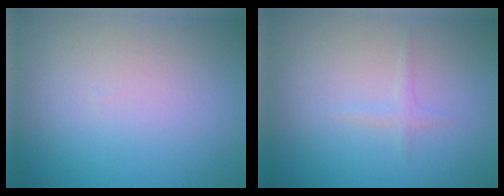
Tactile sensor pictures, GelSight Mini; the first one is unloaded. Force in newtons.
{"total": 0.8, "press": 0.8, "slide": 0.1}